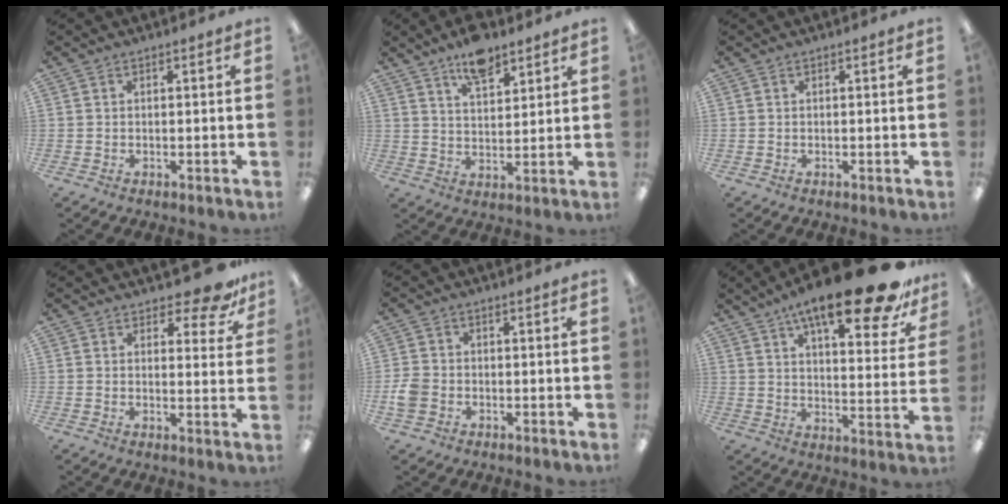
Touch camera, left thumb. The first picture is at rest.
{"total": 8.8, "force": [6.7, 3.5, 4.5], "torque": [-0.072, -0.033, 0.116]}
{"total": 0.0}
{"total": 7.2, "force": [5.7, 2.7, 3.4], "torque": [-0.034, -0.036, 0.098]}
{"total": 3.8, "force": [-1.1, 3.0, 2.0], "torque": [-0.037, 0.007, -0.021]}
{"total": 21.0, "force": [14.5, 5.6, 14.2], "torque": [-0.211, -0.089, 0.231]}